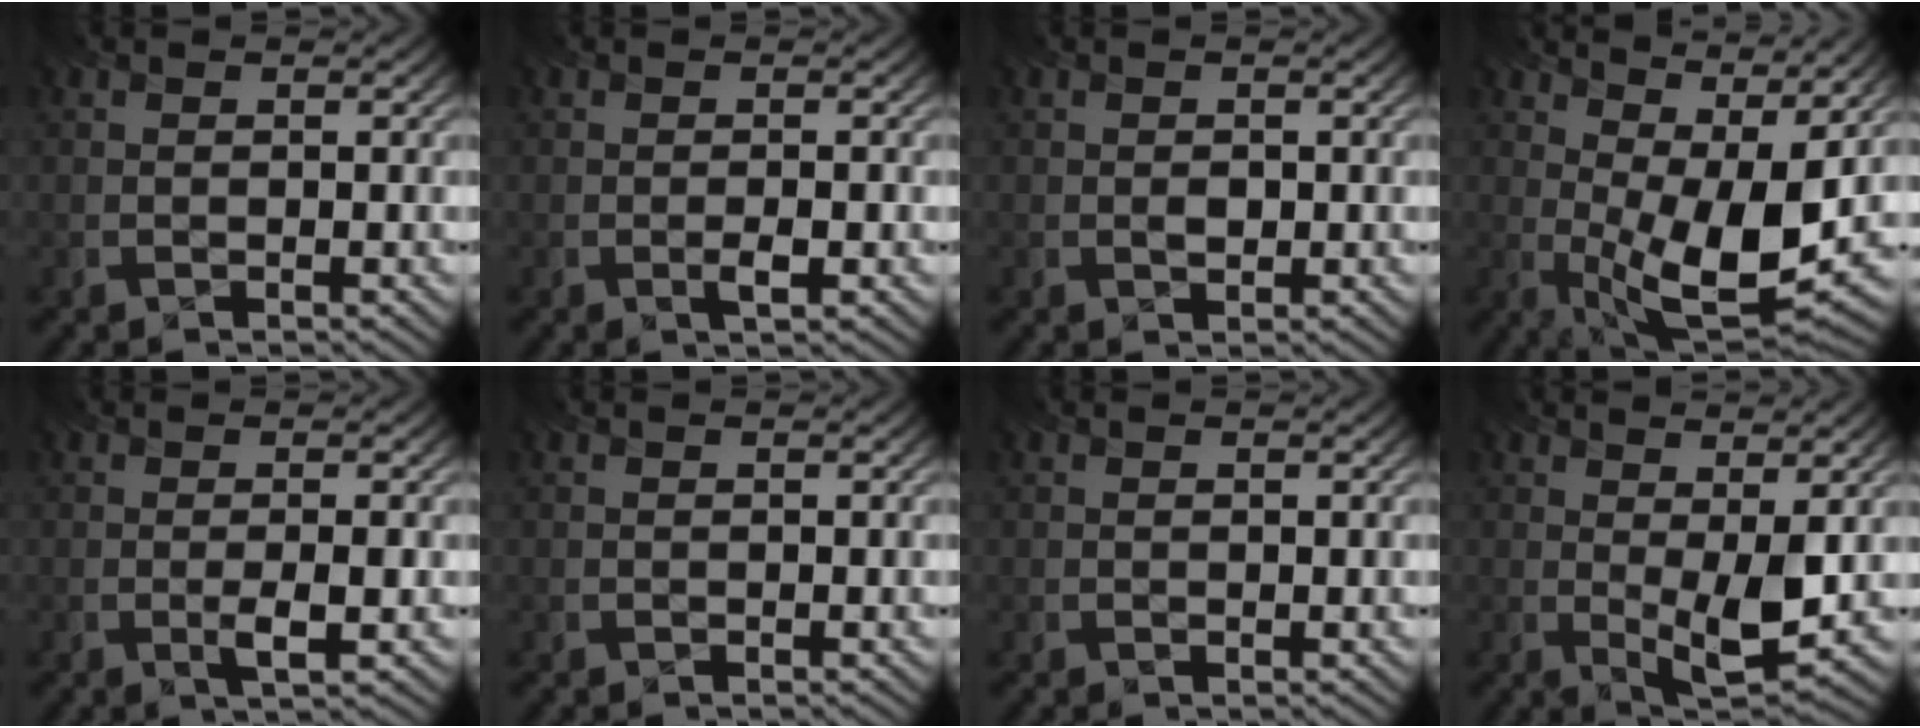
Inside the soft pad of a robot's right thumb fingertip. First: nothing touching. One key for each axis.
{"total": 1.6, "fx": -0.4, "fy": 0.4, "fz": 1.4, "tx": -0.026, "ty": -0.002, "tz": -0.007}
{"total": 1.0, "fx": -0.1, "fy": 0.7, "fz": 0.7, "tx": -0.013, "ty": -0.005, "tz": -0.001}
{"total": 12.4, "fx": 3.7, "fy": 5.3, "fz": 10.6, "tx": -0.188, "ty": -0.015, "tz": 0.069}
{"total": 2.2, "fx": -0.3, "fy": 0.4, "fz": 2.1, "tx": -0.040, "ty": -0.003, "tz": -0.005}
{"total": 0.0}
{"total": 0.0}
{"total": 5.8, "fx": 0.5, "fy": 2.1, "fz": 5.4, "tx": -0.101, "ty": -0.011, "tz": 0.015}